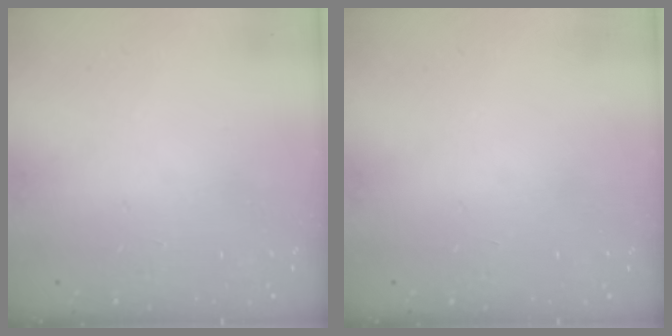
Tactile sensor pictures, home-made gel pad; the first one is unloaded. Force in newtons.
{"total": 0.0}